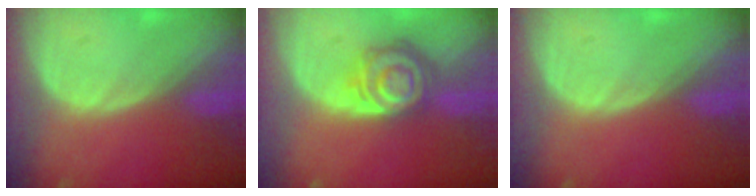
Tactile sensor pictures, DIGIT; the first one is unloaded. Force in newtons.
{"total": 8.0, "press": 7.1, "slide": 3.7}
{"total": 0.0}